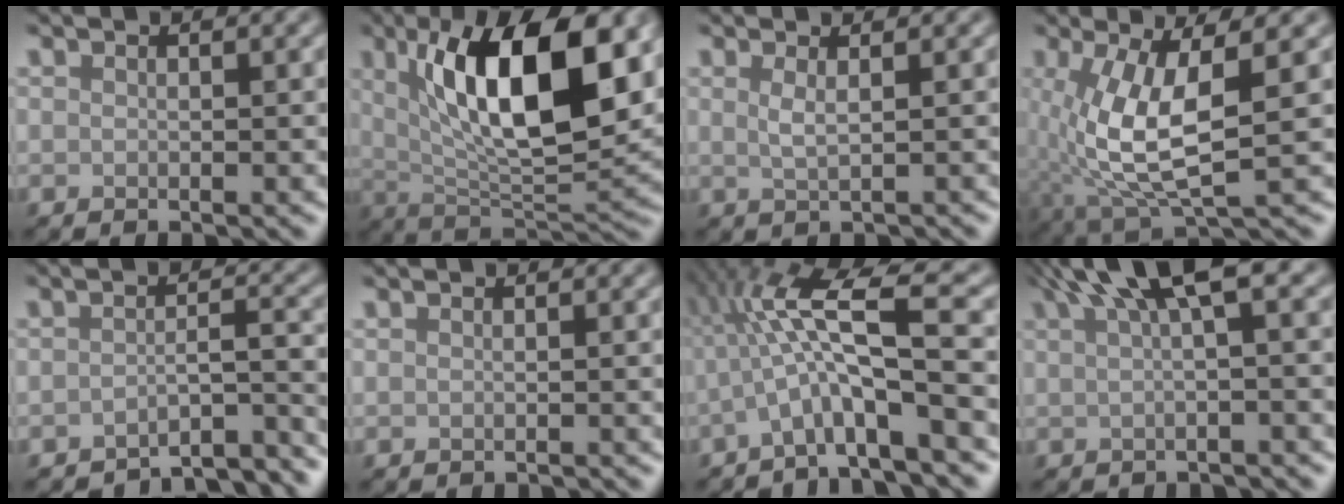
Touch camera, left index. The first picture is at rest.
{"total": 12.0, "force": [3.9, 4.2, 10.6], "torque": [-0.158, -0.003, 0.063]}
{"total": 1.6, "force": [0.5, 0.5, 1.5], "torque": [-0.021, 0.000, 0.007]}
{"total": 7.0, "force": [0.4, 2.3, 6.6], "torque": [-0.149, -0.007, 0.013]}
{"total": 7.7, "force": [-7.3, 1.4, 2.0], "torque": [-0.019, -0.004, -0.093]}
{"total": 0.6, "force": [-0.6, 0.0, 0.0], "torque": [0.001, -0.004, -0.012]}
{"total": 7.2, "force": [-1.1, 1.1, 7.1], "torque": [-0.122, 0.019, -0.027]}
{"total": 5.6, "force": [2.4, 1.2, 4.9], "torque": [-0.062, 0.020, 0.036]}